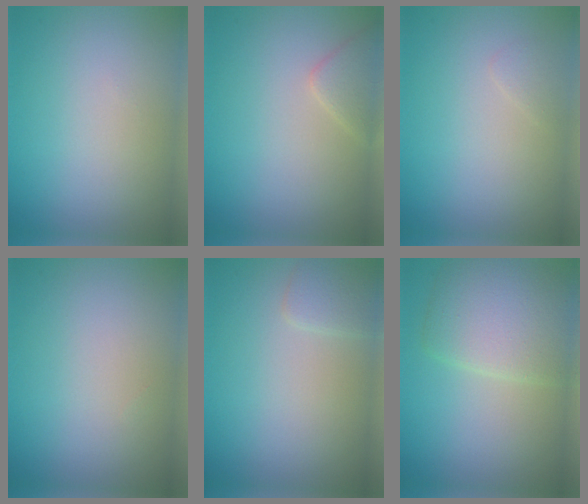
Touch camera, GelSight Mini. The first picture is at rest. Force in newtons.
{"total": 1.9, "press": 1.9, "slide": 0.1}
{"total": 0.6, "press": 0.6, "slide": 0.0}
{"total": 0.0}
{"total": 1.4, "press": 1.4, "slide": 0.0}
{"total": 5.1, "press": 5.1, "slide": 0.2}